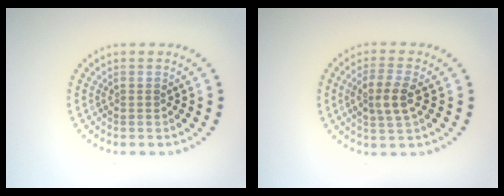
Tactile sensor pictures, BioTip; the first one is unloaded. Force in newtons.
{"total": 3.0, "press": 2.8, "slide": 0.9}